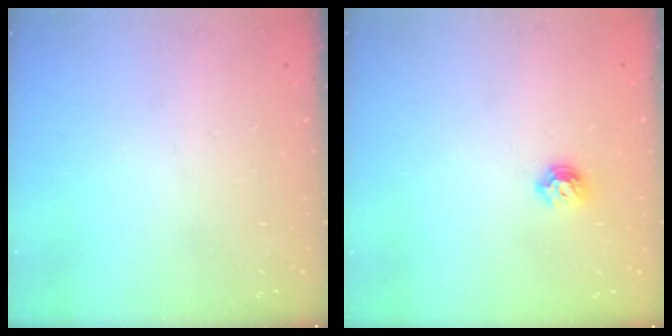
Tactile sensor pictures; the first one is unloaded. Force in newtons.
{"total": 6.6, "press": 6.6, "slide": 1.0}